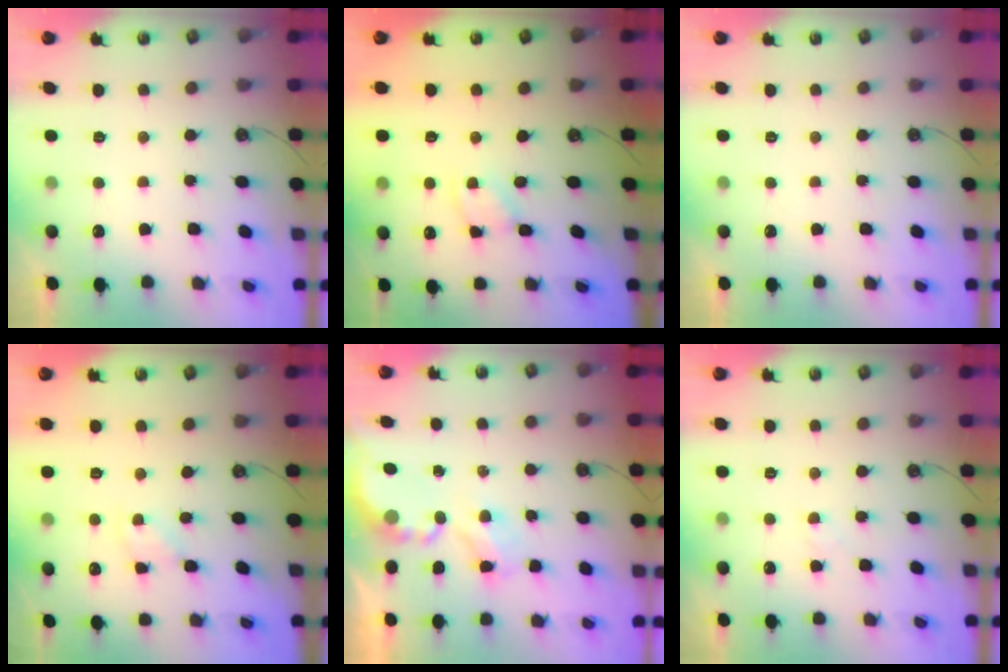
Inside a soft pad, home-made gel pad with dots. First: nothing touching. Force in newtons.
{"total": 2.5, "press": 2.5, "slide": 0.1}
{"total": 0.0}
{"total": 2.6, "press": 2.6, "slide": 0.4}
{"total": 4.0, "press": 4.0, "slide": 0.3}
{"total": 1.9, "press": 1.9, "slide": 0.4}